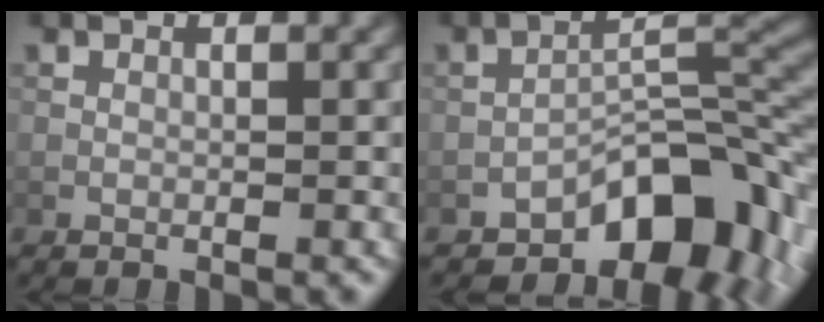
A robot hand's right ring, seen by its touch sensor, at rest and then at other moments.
{"total": 8.7, "force": [-5.3, 4.1, 5.6], "torque": [-0.060, 0.017, -0.091]}